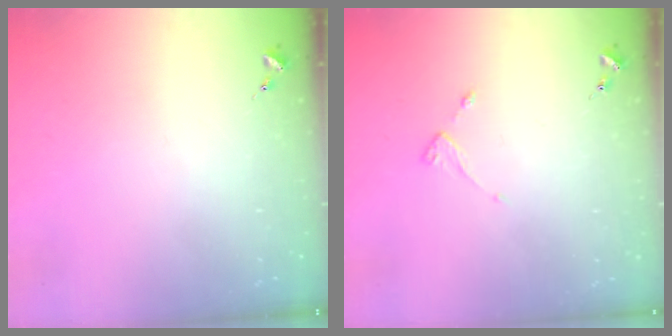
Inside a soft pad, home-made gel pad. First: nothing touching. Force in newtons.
{"total": 2.2, "press": 2.1, "slide": 0.4}